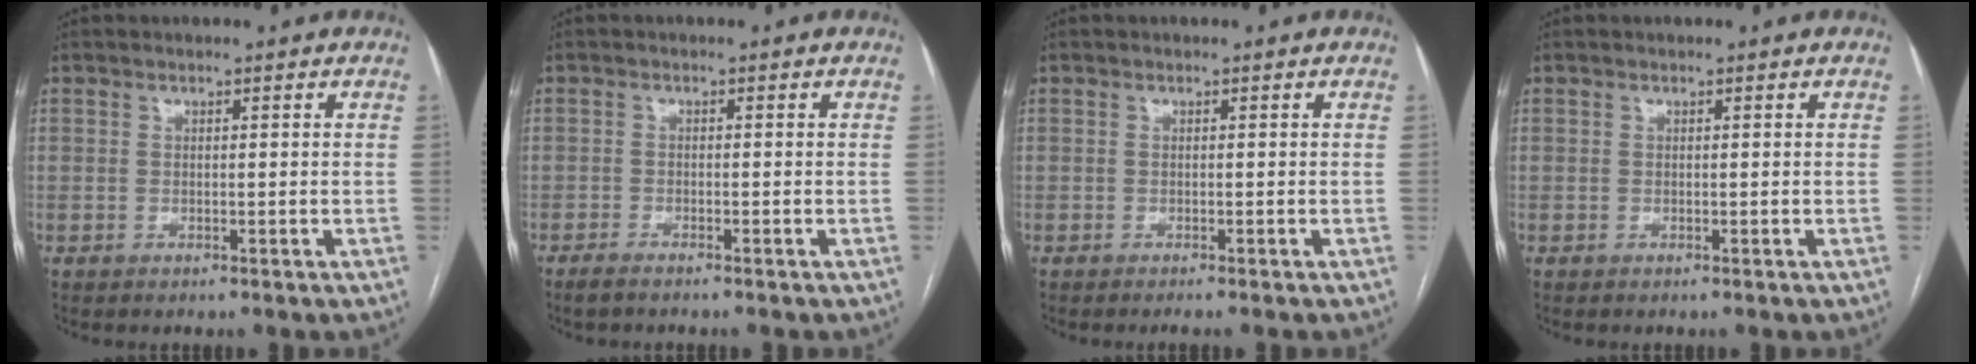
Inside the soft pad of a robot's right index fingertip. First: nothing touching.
{"total": 1.8, "force": [-1.6, 0.2, 0.9], "torque": [-0.019, -0.003, -0.026]}
{"total": 1.5, "force": [-1.3, -0.4, 0.7], "torque": [-0.007, 0.002, -0.018]}
{"total": 0.0}